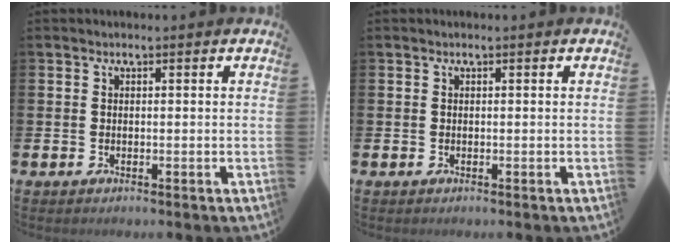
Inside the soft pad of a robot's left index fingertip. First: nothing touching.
{"total": 0.0}